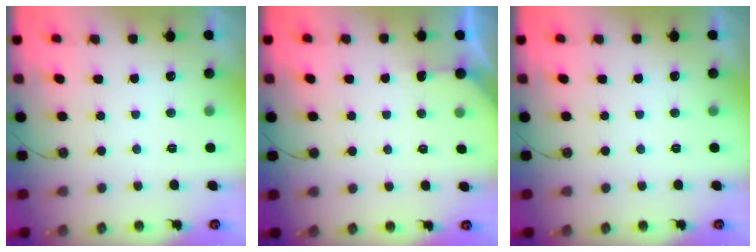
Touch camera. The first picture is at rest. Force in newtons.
{"total": 2.3, "press": 2.3, "slide": 0.3}
{"total": 0.0}